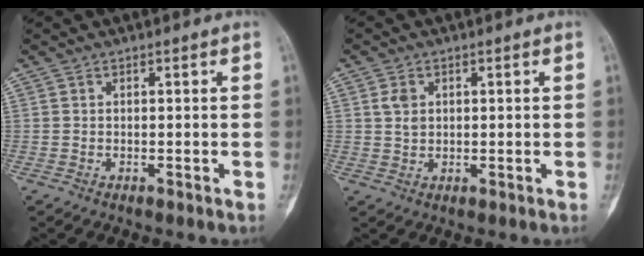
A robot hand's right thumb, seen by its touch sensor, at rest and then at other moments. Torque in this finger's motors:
{"motor_torque": [0.28, 0.25, 0.33, -0.10, 0.01]}